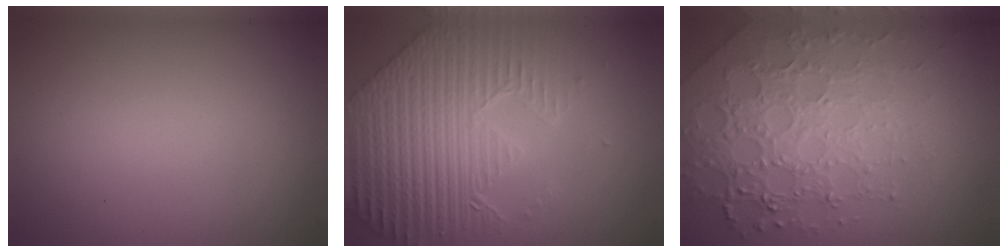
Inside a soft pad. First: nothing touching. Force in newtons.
{"total": 8.9, "press": 6.6, "slide": 5.9}
{"total": 7.3, "press": 5.2, "slide": 5.2}